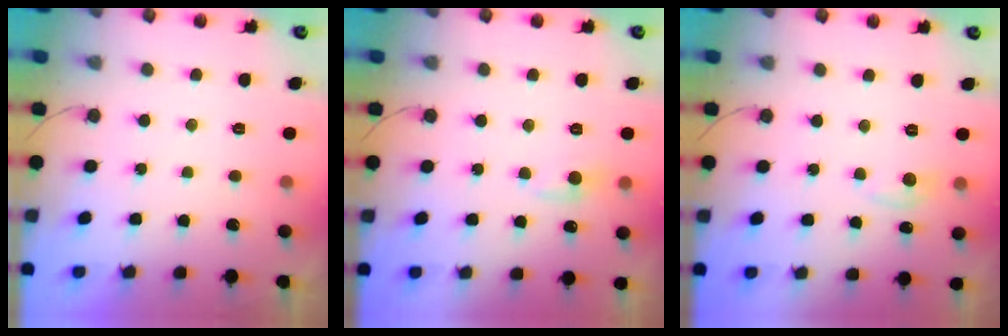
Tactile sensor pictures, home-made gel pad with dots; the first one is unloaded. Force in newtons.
{"total": 5.3, "press": 5.3, "slide": 0.7}
{"total": 5.1, "press": 5.1, "slide": 0.6}